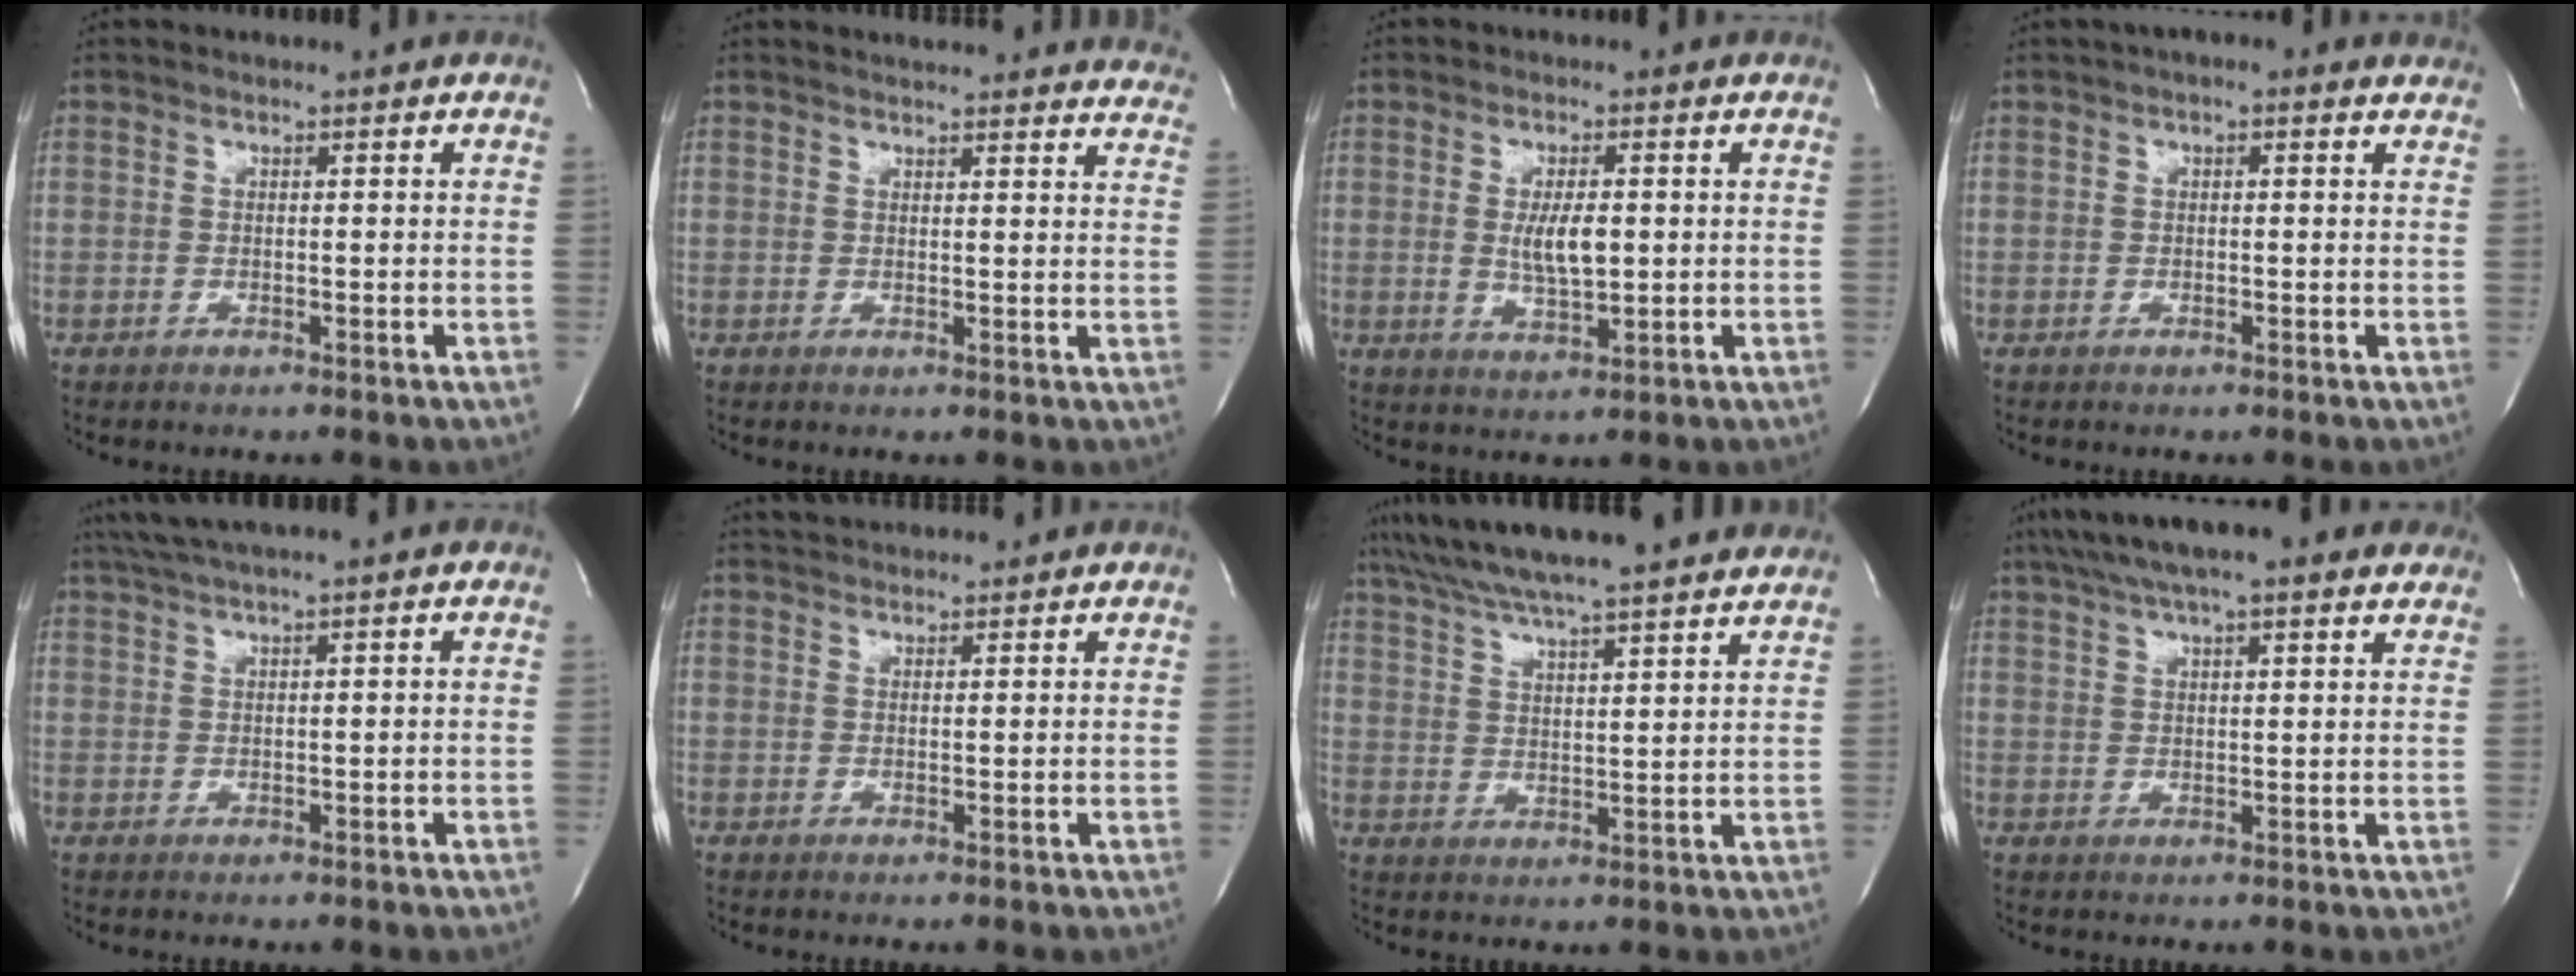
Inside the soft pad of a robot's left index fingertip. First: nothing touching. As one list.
[{"total": 20.8, "force": [20.0, 3.0, 4.9], "torque": [-0.066, -0.060, 0.214]}, {"total": 5.2, "force": [0.3, 1.5, 5.0], "torque": [-0.094, -0.006, 0.010]}, {"total": 4.1, "force": [2.8, 1.5, 2.6], "torque": [-0.032, 0.023, 0.028]}, {"total": 4.0, "force": [3.1, -1.1, 2.2], "torque": [-0.047, 0.017, 0.063]}, {"total": 4.9, "force": [4.7, 0.8, 1.0], "torque": [-0.017, 0.033, 0.069]}, {"total": 21.7, "force": [19.1, 1.0, 10.2], "torque": [-0.176, 0.023, 0.270]}, {"total": 16.6, "force": [13.2, 3.0, 9.7], "torque": [-0.162, 0.053, 0.180]}]